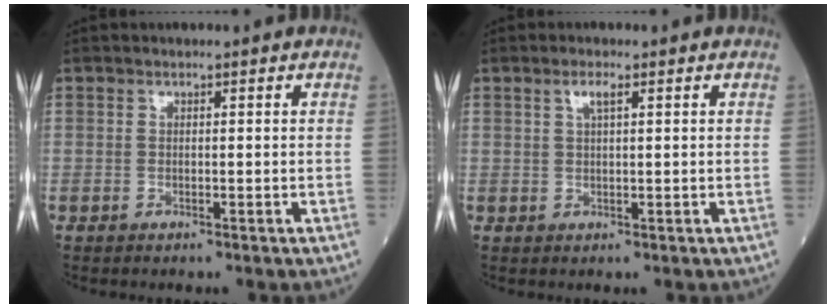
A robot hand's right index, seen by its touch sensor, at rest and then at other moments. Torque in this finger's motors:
{"motor_torque": [0.41, 0.18, -0.01, 0.01]}